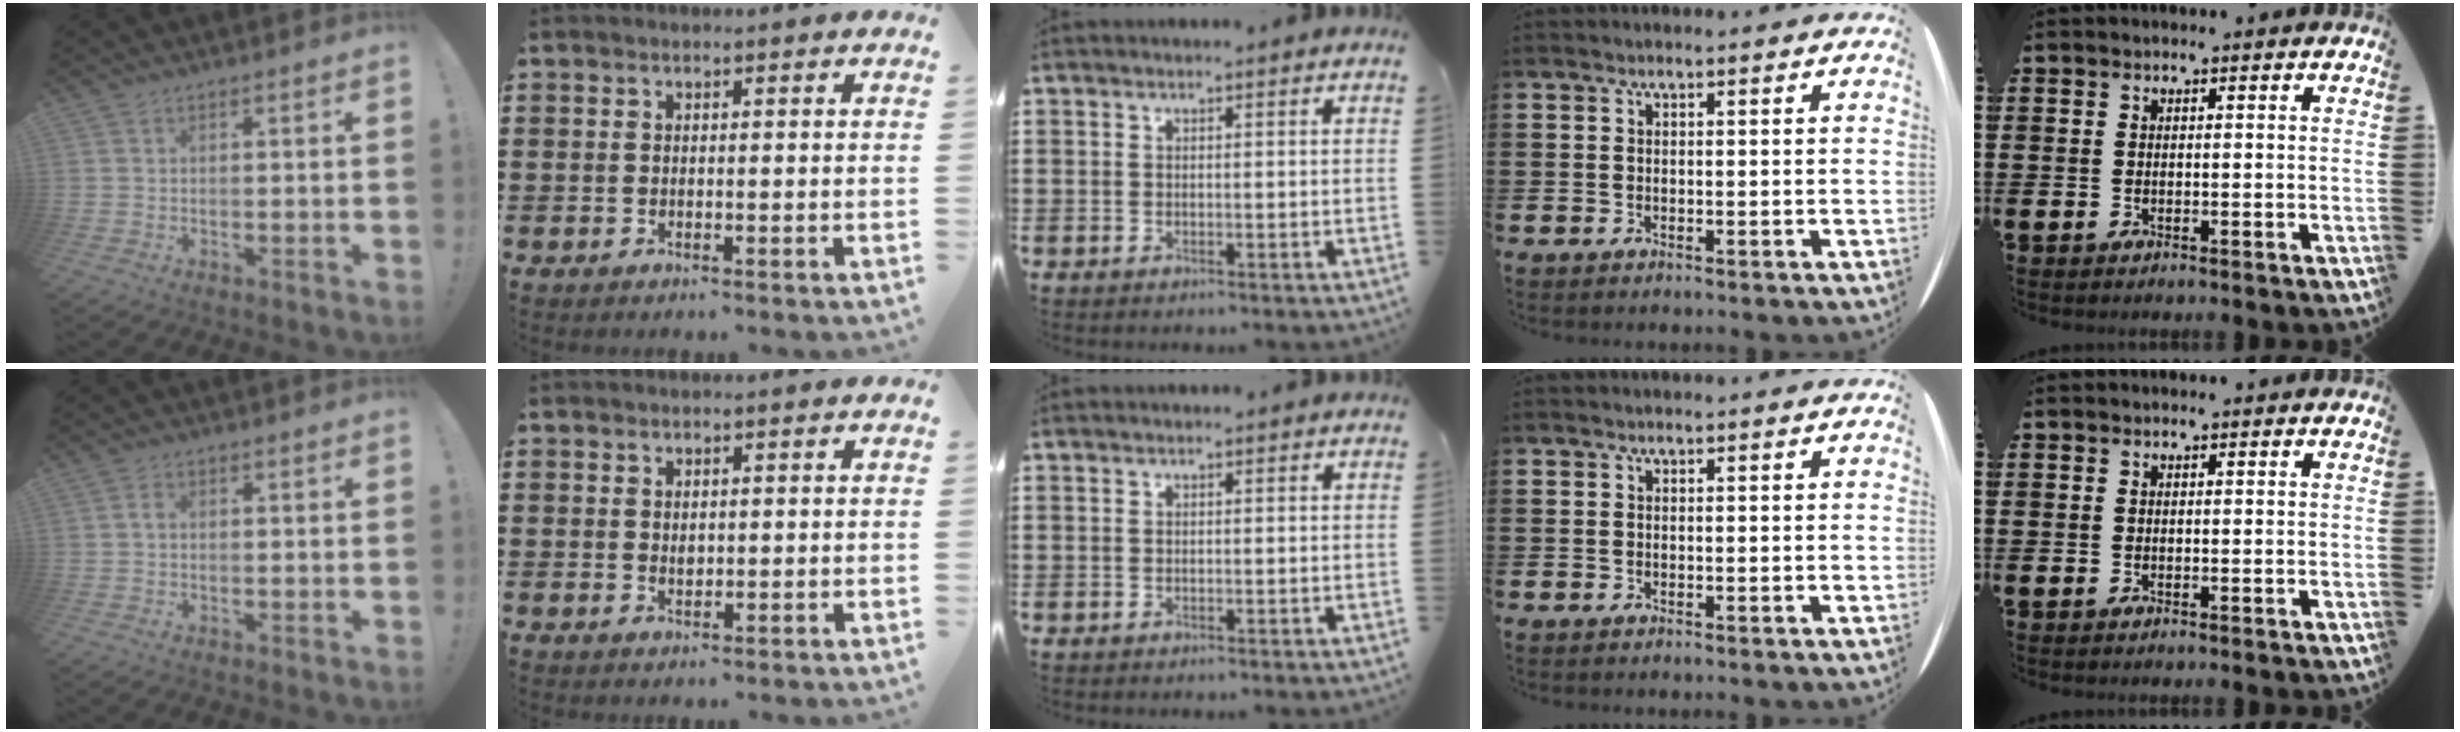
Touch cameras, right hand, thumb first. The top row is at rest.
{"thumb": {"total": 1.1, "force": [-0.4, 0.7, 0.8], "torque": [-0.018, 0.006, -0.007]}, "index": {"total": 1.0, "force": [0.4, 0.8, 0.6], "torque": [-0.012, 0.006, 0.008]}}